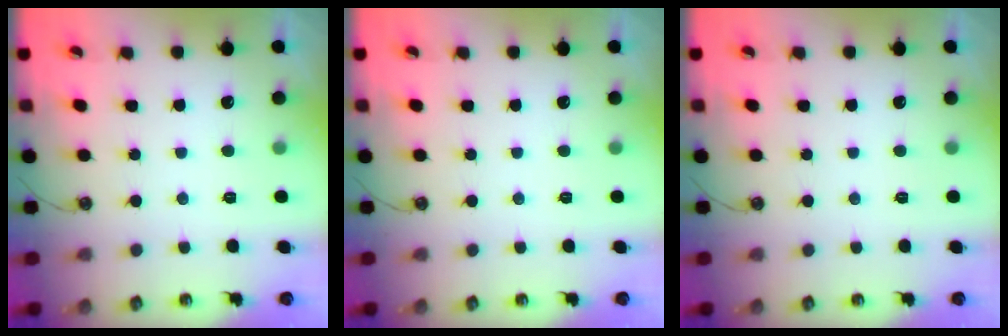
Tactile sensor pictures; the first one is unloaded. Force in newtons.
{"total": 0.0}
{"total": 0.0}